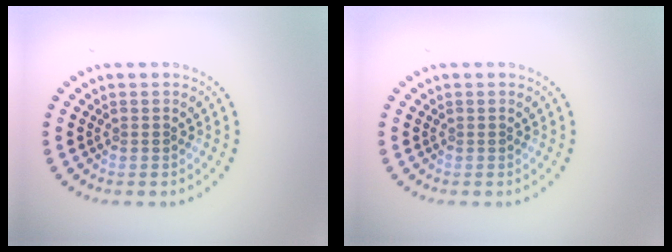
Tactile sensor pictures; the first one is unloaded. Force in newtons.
{"total": 0.0}